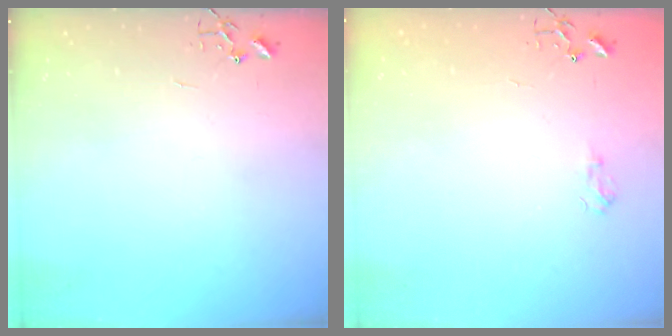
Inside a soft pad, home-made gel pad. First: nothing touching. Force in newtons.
{"total": 5.7, "press": 5.7, "slide": 0.6}